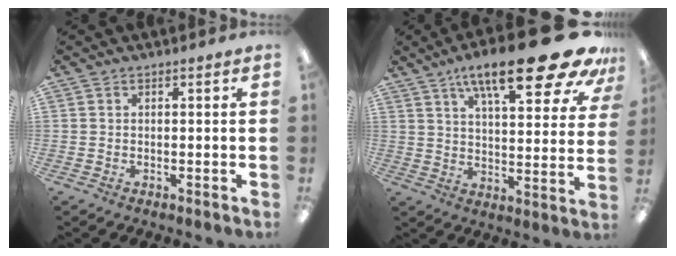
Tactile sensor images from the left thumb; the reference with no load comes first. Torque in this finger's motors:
{"motor_torque": [0.58, 0.27, 1.61, -1.16, 0.33]}